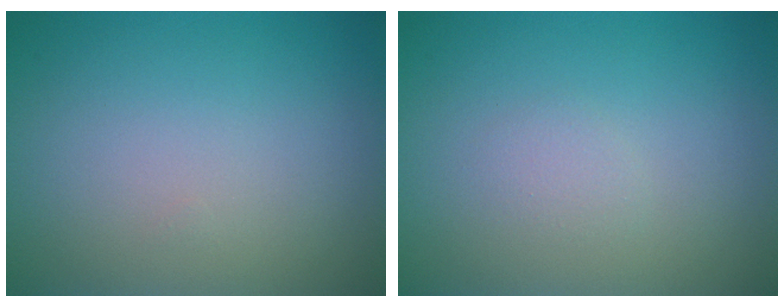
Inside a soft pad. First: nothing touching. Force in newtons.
{"total": 0.8, "press": 0.8, "slide": 0.1}